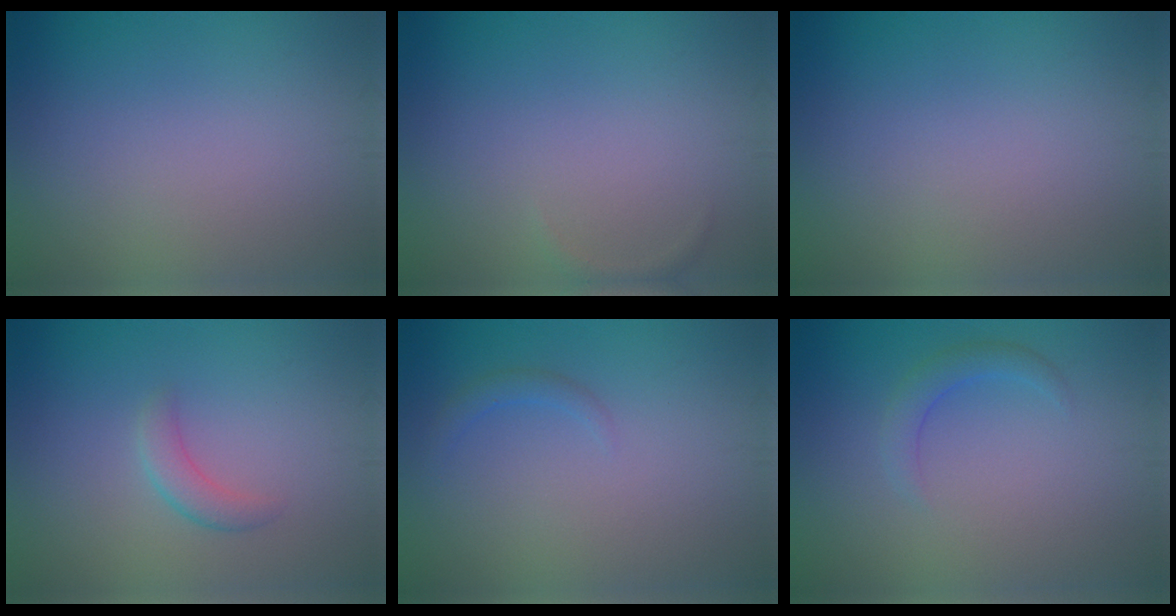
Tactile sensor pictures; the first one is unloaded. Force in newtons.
{"total": 0.5, "press": 0.5, "slide": 0.1}
{"total": 0.0}
{"total": 1.8, "press": 1.8, "slide": 0.1}
{"total": 1.0, "press": 1.0, "slide": 0.1}
{"total": 1.8, "press": 1.8, "slide": 0.2}